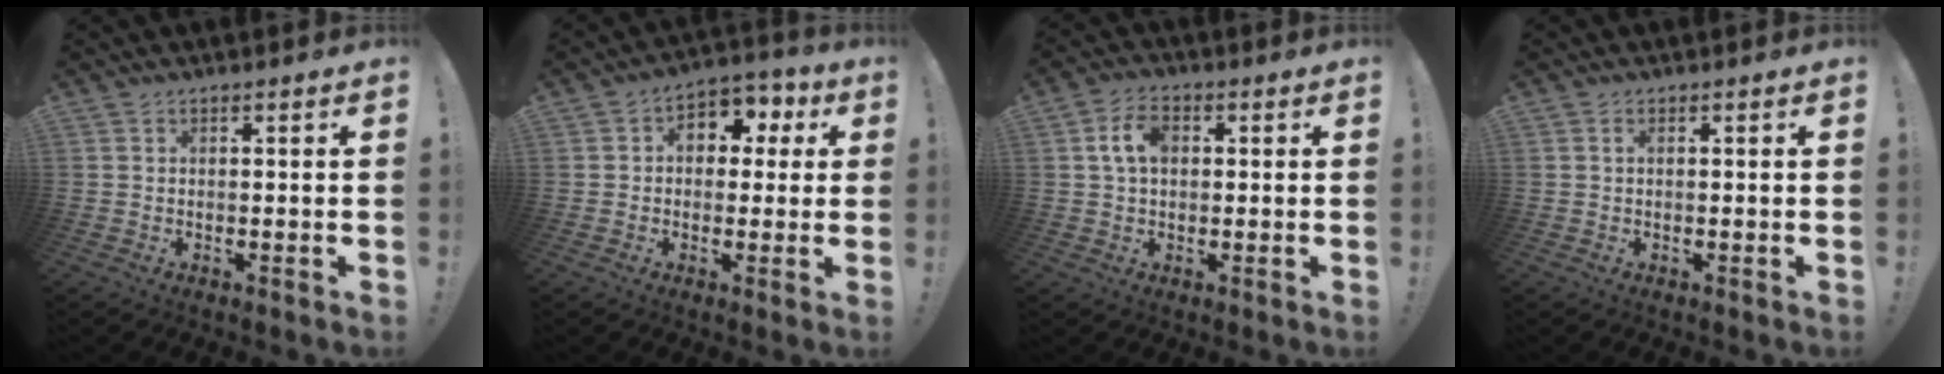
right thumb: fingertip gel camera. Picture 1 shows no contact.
{"total": 7.2, "force": [1.0, 5.9, 3.9], "torque": [-0.038, -0.001, 0.020]}
{"total": 7.2, "force": [1.3, 4.6, 5.3], "torque": [-0.093, 0.013, 0.026]}
{"total": 0.7, "force": [0.2, 0.3, 0.6], "torque": [-0.011, 0.003, 0.002]}